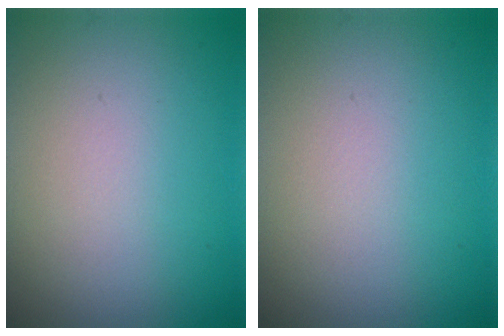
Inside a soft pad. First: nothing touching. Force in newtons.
{"total": 0.0}